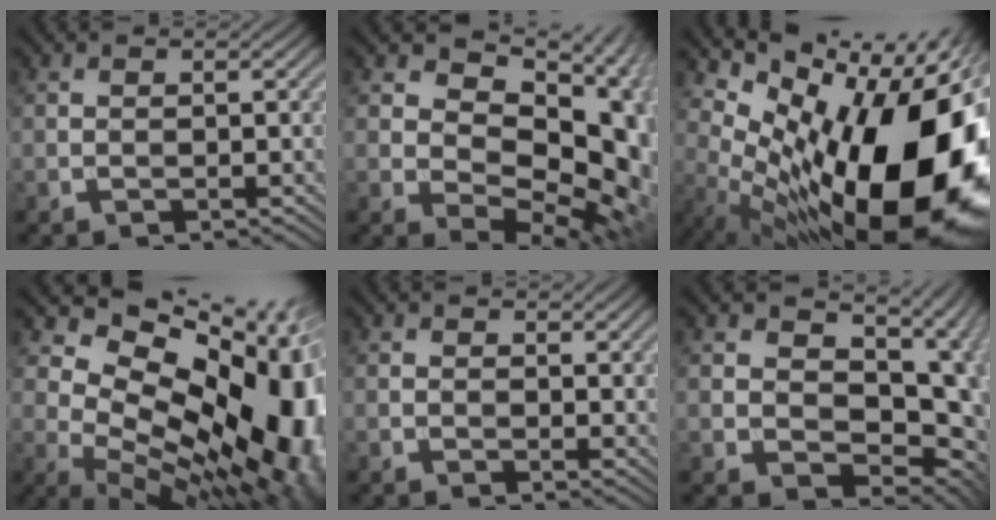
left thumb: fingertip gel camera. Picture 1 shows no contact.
{"total": 14.7, "force": [3.0, 9.4, 10.8], "torque": [-0.142, -0.007, 0.054]}
{"total": 19.8, "force": [-0.9, 10.4, 16.8], "torque": [-0.258, -0.033, 0.005]}
{"total": 18.6, "force": [2.5, 11.4, 14.5], "torque": [-0.191, -0.010, 0.070]}
{"total": 1.9, "force": [1.2, 1.1, 1.0], "torque": [-0.014, -0.004, 0.022]}
{"total": 14.8, "force": [1.4, 9.5, 11.2], "torque": [-0.147, -0.016, 0.040]}